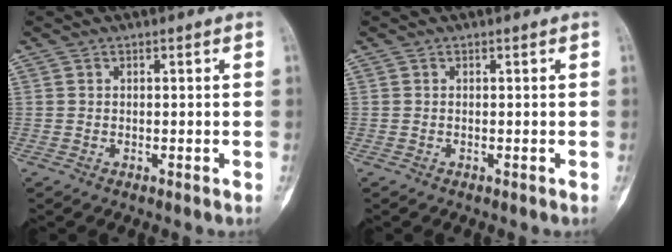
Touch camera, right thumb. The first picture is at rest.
{"total": 0.0}